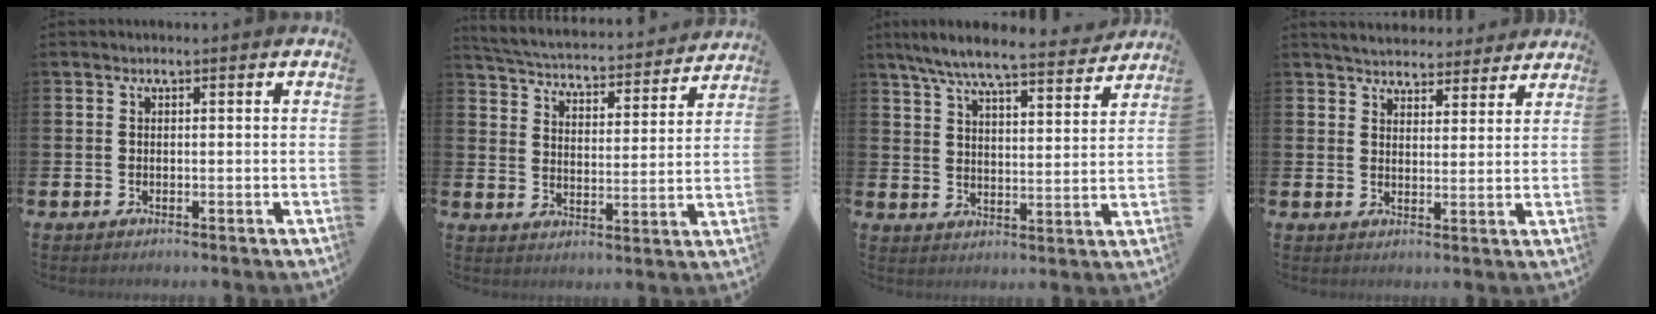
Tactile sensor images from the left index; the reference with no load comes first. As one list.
[{"total": 4.3, "force": [4.2, 0.5, 0.6], "torque": [-0.036, -0.042, 0.066]}, {"total": 8.0, "force": [7.3, 0.7, 3.0], "torque": [-0.081, -0.043, 0.127]}, {"total": 4.4, "force": [4.3, 0.9, 0.0], "torque": [-0.012, -0.026, 0.075]}]